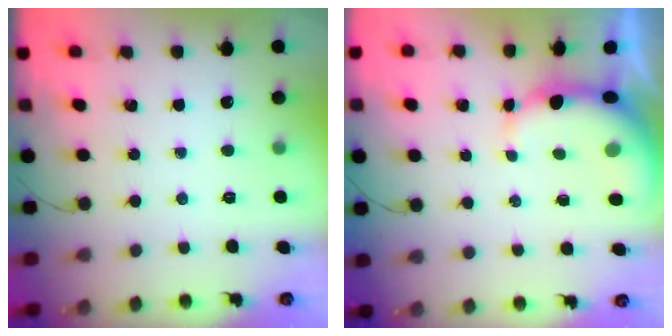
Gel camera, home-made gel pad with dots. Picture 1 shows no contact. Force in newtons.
{"total": 8.3, "press": 8.1, "slide": 1.5}